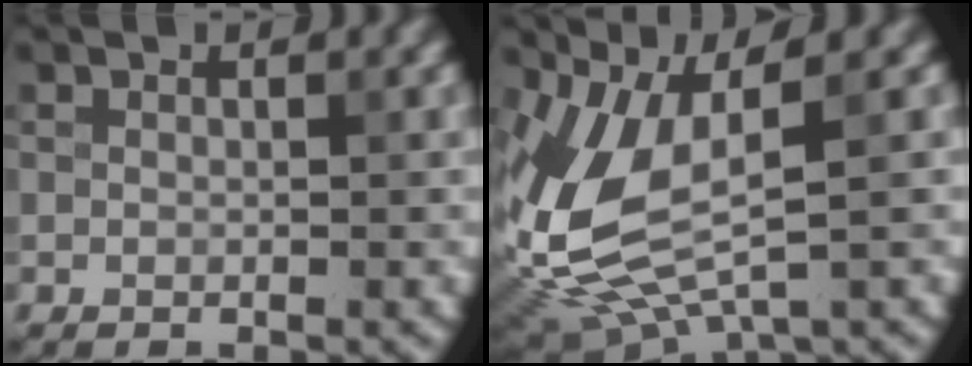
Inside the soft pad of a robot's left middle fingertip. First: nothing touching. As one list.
[{"total": 9.6, "force": [0.8, 4.1, 8.6], "torque": [-0.206, -0.018, 0.023]}]